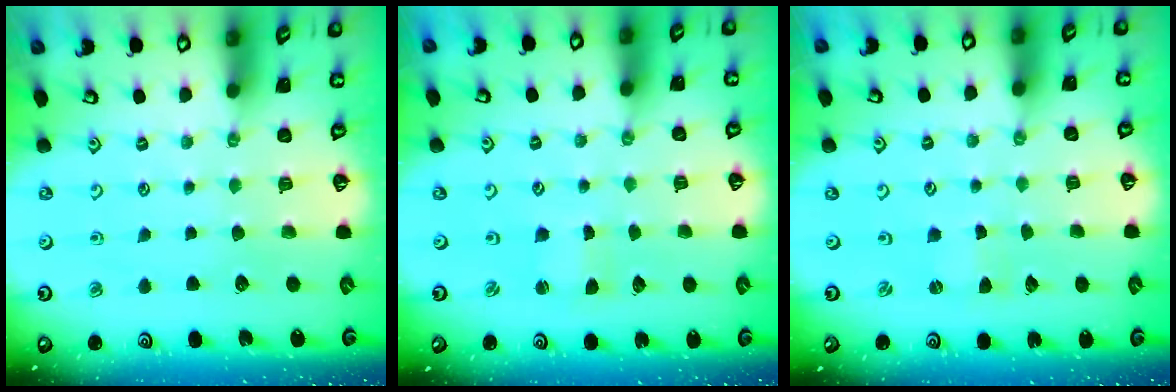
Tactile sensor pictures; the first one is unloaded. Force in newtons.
{"total": 0.9, "press": 0.9, "slide": 0.1}
{"total": 0.0}